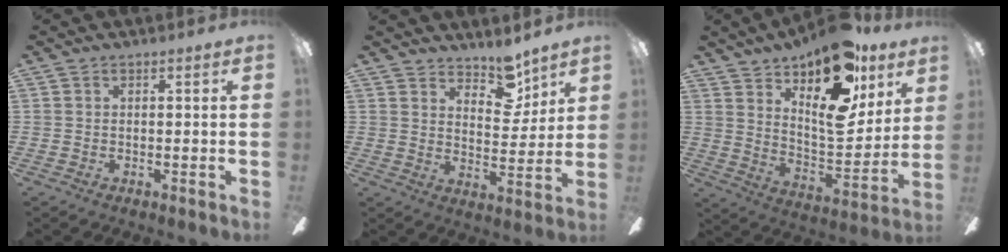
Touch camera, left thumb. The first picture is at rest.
{"total": 9.2, "force": [7.4, 4.1, 3.7], "torque": [-0.041, -0.048, 0.131]}
{"total": 20.5, "force": [13.5, 8.7, 12.8], "torque": [-0.186, -0.087, 0.231]}